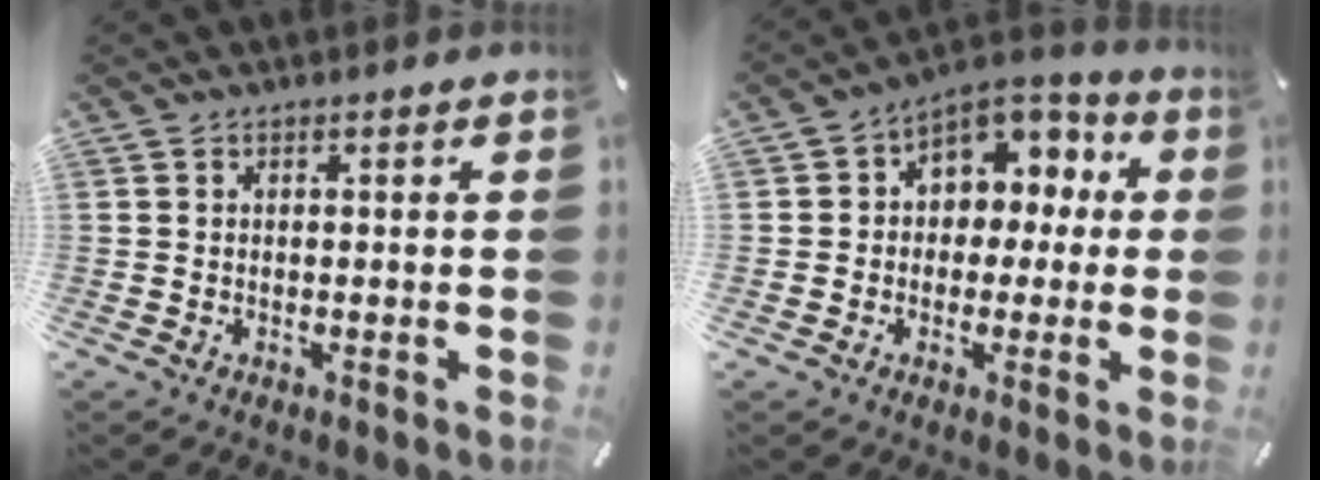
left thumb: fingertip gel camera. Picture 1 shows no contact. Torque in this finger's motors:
{"motor_torque": [0.43, 0.48, 0.61, 0.27, 0.07]}